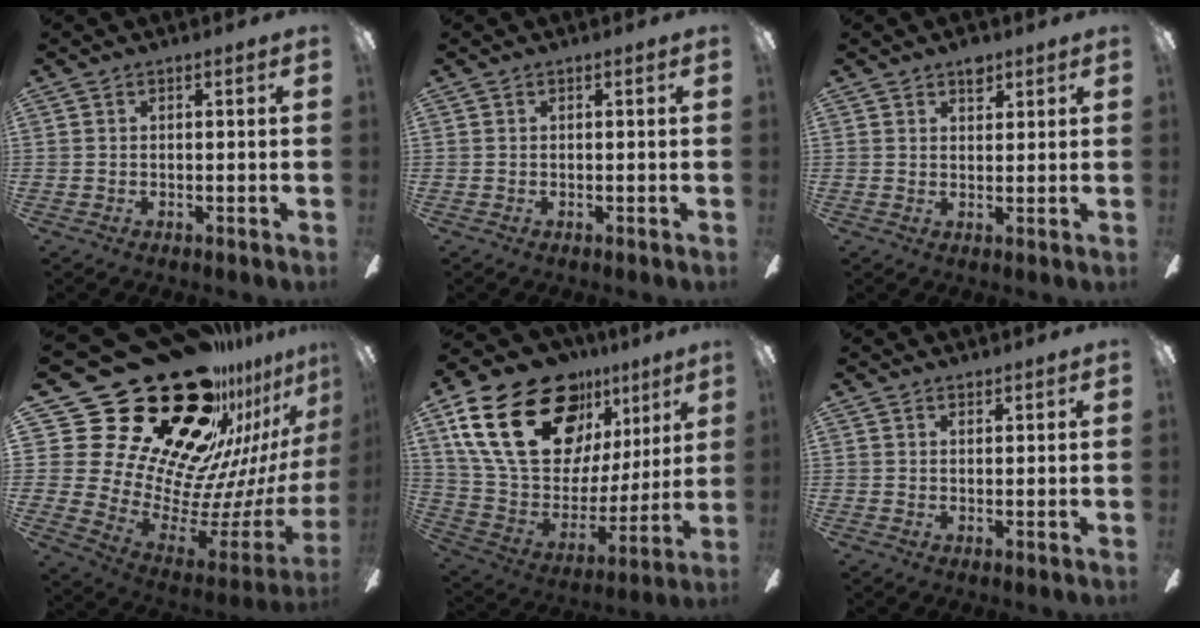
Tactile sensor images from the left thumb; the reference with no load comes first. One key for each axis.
{"total": 0.0}
{"total": 3.8, "fx": 2.6, "fy": 2.1, "fz": 1.8, "tx": -0.007, "ty": -0.012, "tz": 0.040}
{"total": 38.9, "fx": 22.9, "fy": 21.2, "fz": 23.2, "tx": -0.347, "ty": -0.228, "tz": 0.485}
{"total": 29.3, "fx": 15.6, "fy": 16.9, "fz": 18.2, "tx": -0.346, "ty": -0.082, "tz": 0.296}
{"total": 1.2, "fx": 1.1, "fy": 0.5, "fz": 0.2, "tx": 0.003, "ty": -0.003, "tz": 0.019}